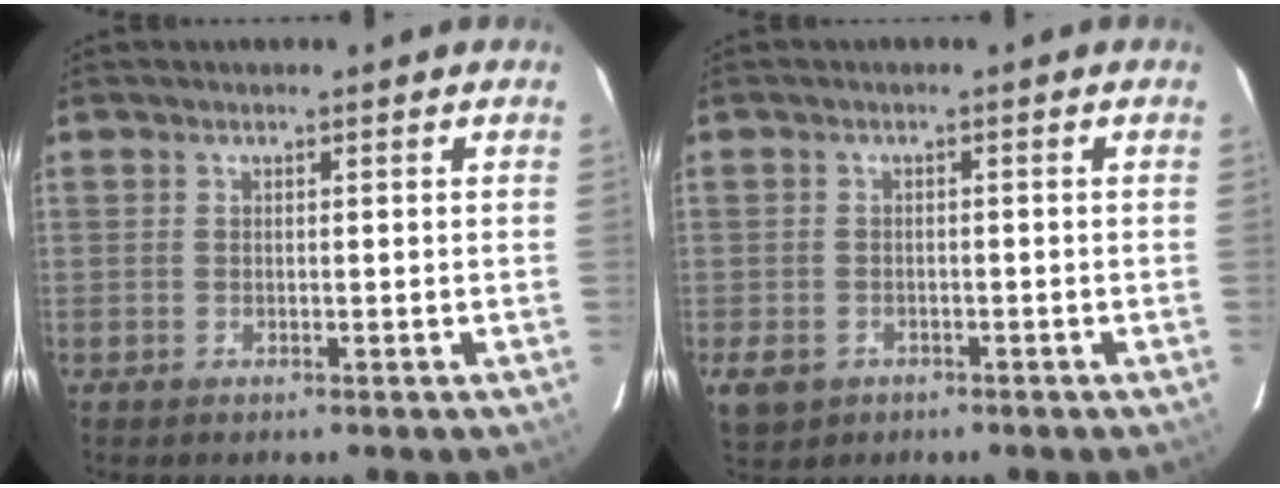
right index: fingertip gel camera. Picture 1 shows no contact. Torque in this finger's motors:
{"motor_torque": [0.10, -0.05, -0.27, -0.08]}